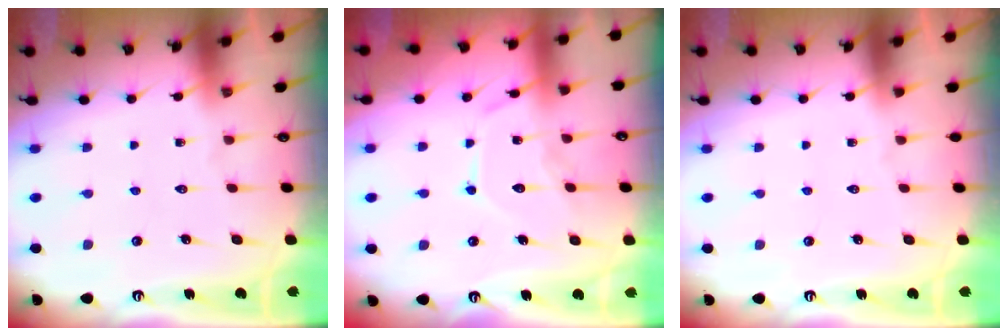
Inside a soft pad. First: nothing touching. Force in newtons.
{"total": 11.6, "press": 11.6, "slide": 1.0}
{"total": 0.0}